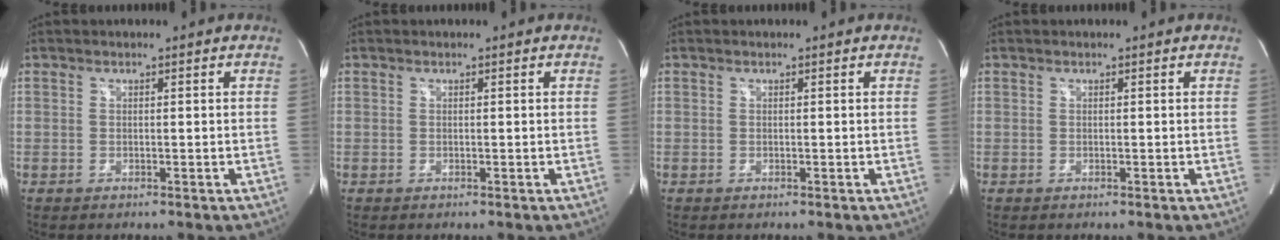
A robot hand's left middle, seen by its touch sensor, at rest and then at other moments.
{"total": 0.0}
{"total": 0.0}
{"total": 0.0}